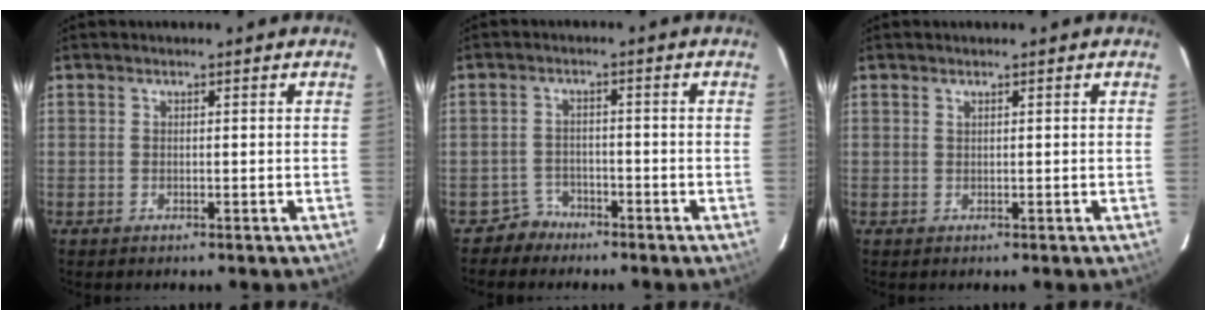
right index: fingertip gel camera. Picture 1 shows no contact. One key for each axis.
{"total": 2.8, "fx": -2.0, "fy": 1.8, "fz": -0.5, "tx": 0.006, "ty": 0.012, "tz": -0.036}
{"total": 0.0}